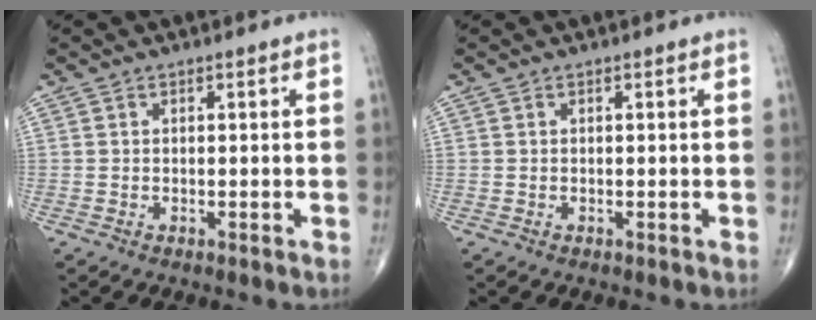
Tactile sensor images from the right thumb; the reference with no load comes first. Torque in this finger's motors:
{"motor_torque": [0.11, 0.05, 0.14, 0.02, -0.03]}